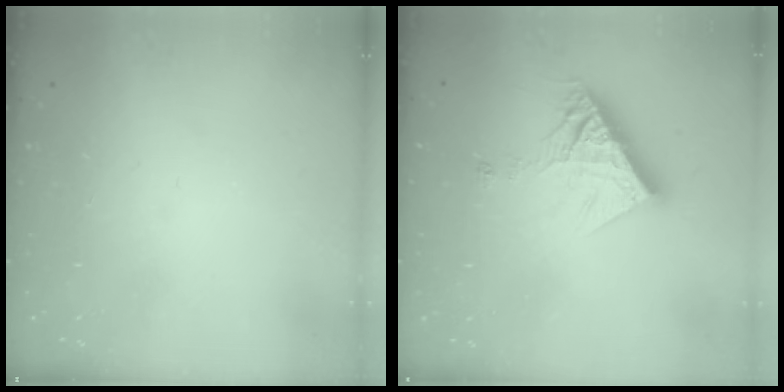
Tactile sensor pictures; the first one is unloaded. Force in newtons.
{"total": 12.4, "press": 12.3, "slide": 1.0}